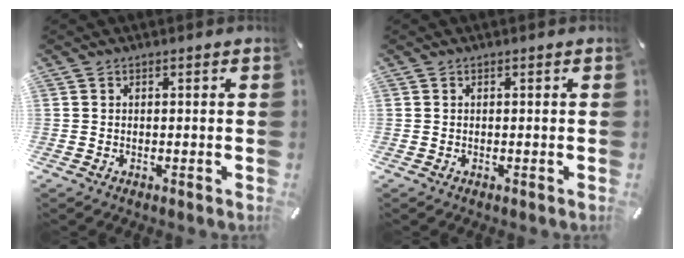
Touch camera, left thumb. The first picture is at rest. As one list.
[{"total": 0.0}]